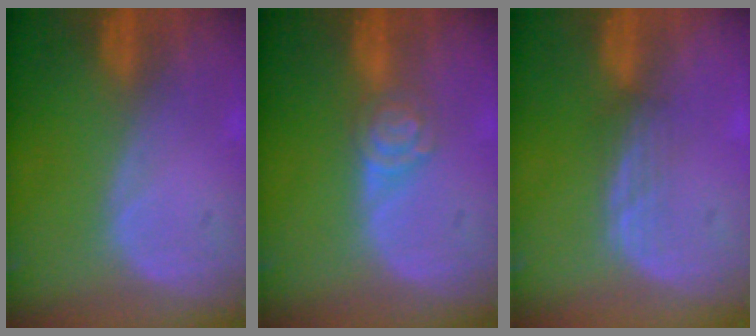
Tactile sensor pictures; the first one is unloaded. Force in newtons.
{"total": 4.4, "press": 3.9, "slide": 1.9}
{"total": 2.2, "press": 2.1, "slide": 0.2}